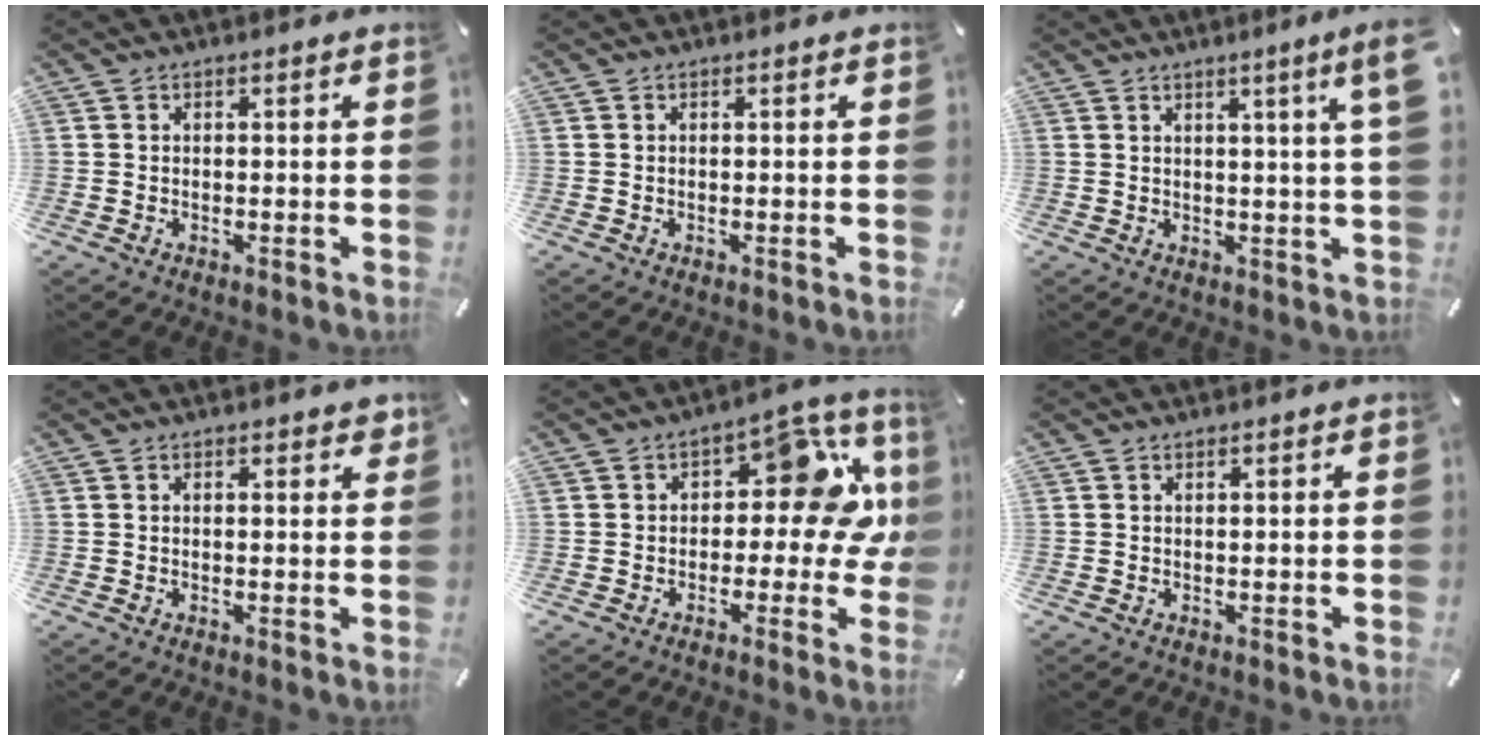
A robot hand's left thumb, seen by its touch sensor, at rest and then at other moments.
{"total": 0.0}
{"total": 6.4, "force": [3.2, -0.3, 5.6], "torque": [-0.096, -0.009, 0.049]}
{"total": 1.7, "force": [1.0, 0.8, 1.2], "torque": [-0.017, 0.000, 0.015]}
{"total": 14.9, "force": [3.5, 8.3, 11.8], "torque": [-0.150, -0.018, 0.056]}
{"total": 0.6, "force": [0.3, 0.0, 0.5], "torque": [-0.009, 0.000, 0.005]}